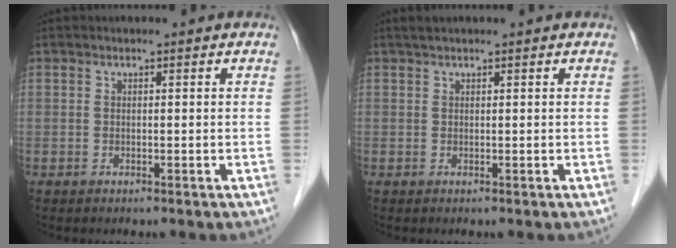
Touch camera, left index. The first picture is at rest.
{"total": 1.0, "force": [0.9, 0.1, 0.5], "torque": [-0.012, 0.011, 0.020]}